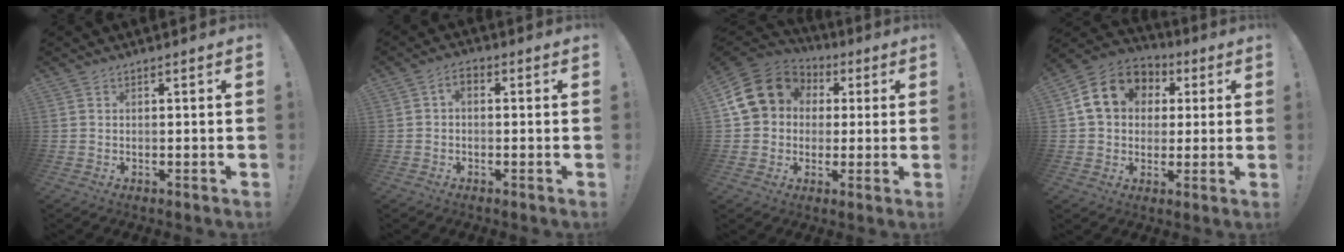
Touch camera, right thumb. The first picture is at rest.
{"total": 2.6, "force": [-0.4, 1.5, 2.1], "torque": [-0.040, 0.007, -0.007]}
{"total": 16.5, "force": [4.5, 13.6, 8.2], "torque": [-0.132, -0.007, 0.098]}
{"total": 14.7, "force": [4.5, 11.8, 7.5], "torque": [-0.105, -0.005, 0.090]}